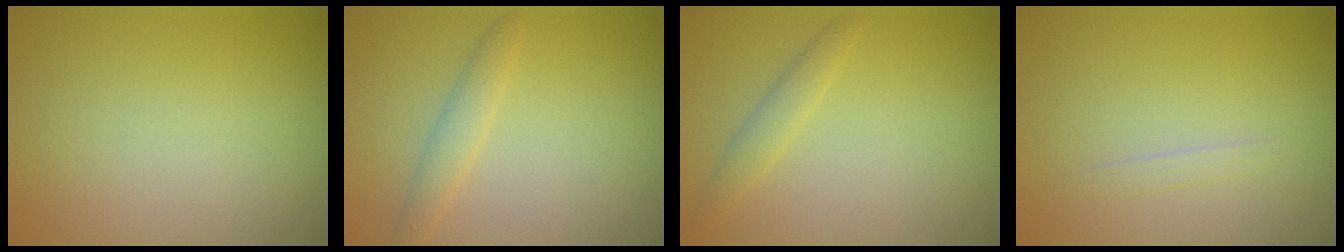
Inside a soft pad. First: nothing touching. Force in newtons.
{"total": 1.8, "press": 1.8, "slide": 0.0}
{"total": 1.5, "press": 1.5, "slide": 0.0}
{"total": 0.6, "press": 0.6, "slide": 0.1}